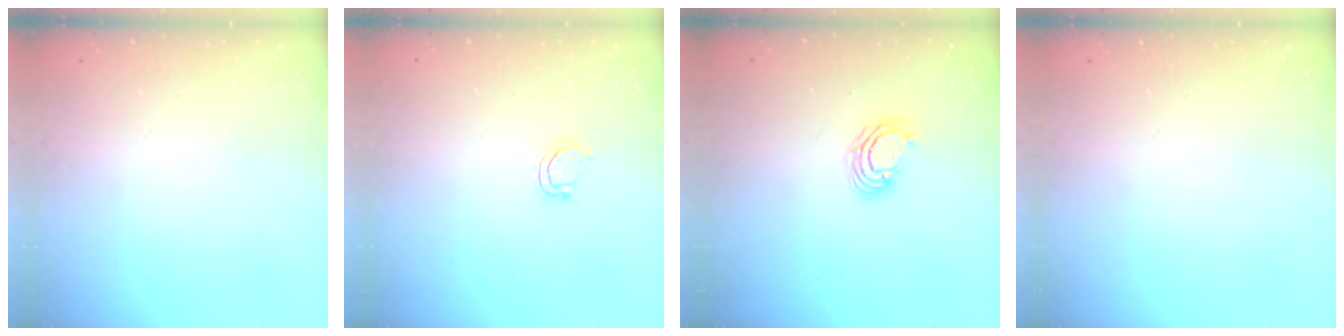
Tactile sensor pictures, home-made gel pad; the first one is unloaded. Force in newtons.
{"total": 4.3, "press": 4.2, "slide": 1.0}
{"total": 4.4, "press": 4.4, "slide": 0.0}
{"total": 0.0}